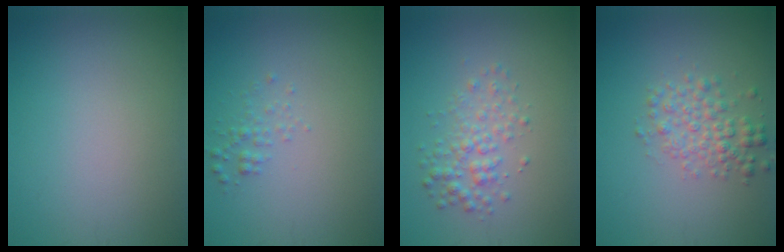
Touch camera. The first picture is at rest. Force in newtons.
{"total": 1.1, "press": 1.1, "slide": 0.0}
{"total": 2.5, "press": 2.5, "slide": 0.0}
{"total": 2.9, "press": 2.9, "slide": 0.1}